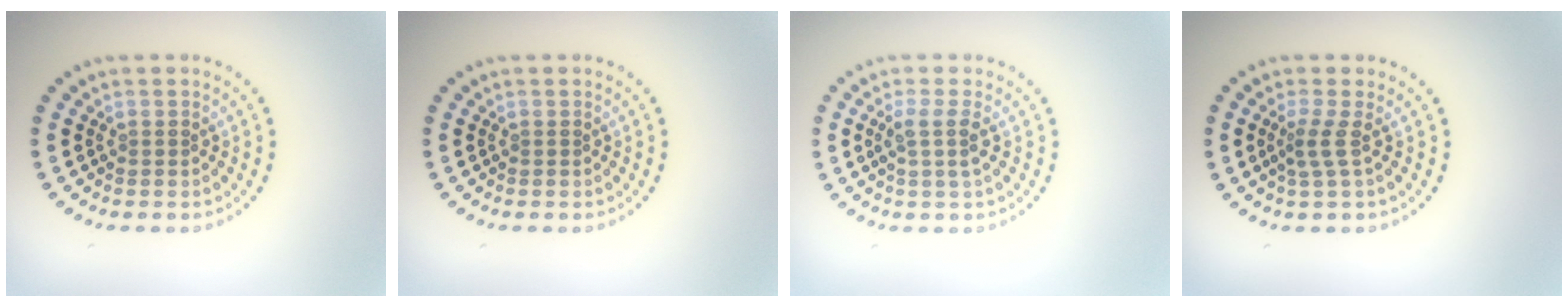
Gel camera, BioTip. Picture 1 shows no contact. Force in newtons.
{"total": 0.0}
{"total": 1.9, "press": 1.5, "slide": 1.1}
{"total": 1.8, "press": 1.2, "slide": 1.3}